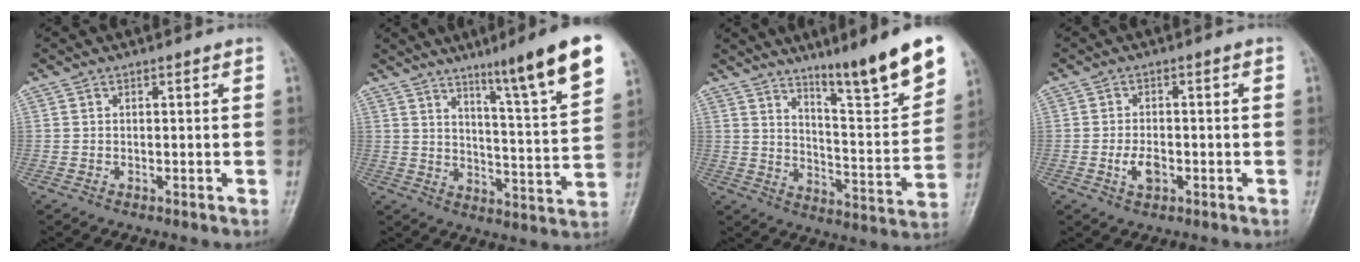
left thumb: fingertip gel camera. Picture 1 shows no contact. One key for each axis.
{"total": 16.3, "fx": 10.1, "fy": 0.9, "fz": 12.8, "tx": -0.170, "ty": -0.052, "tz": 0.149}
{"total": 17.1, "fx": 11.8, "fy": 1.9, "fz": 12.2, "tx": -0.154, "ty": -0.074, "tz": 0.188}
{"total": 3.7, "fx": -1.3, "fy": 2.1, "fz": 2.8, "tx": -0.051, "ty": 0.005, "tz": -0.023}